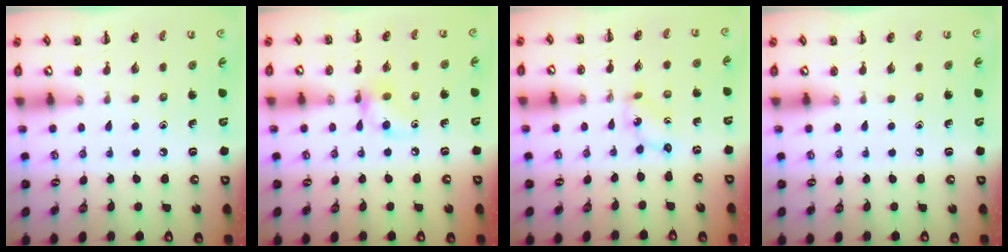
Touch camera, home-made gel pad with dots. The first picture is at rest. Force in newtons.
{"total": 7.7, "press": 7.6, "slide": 1.0}
{"total": 1.3, "press": 1.2, "slide": 0.5}
{"total": 0.0}